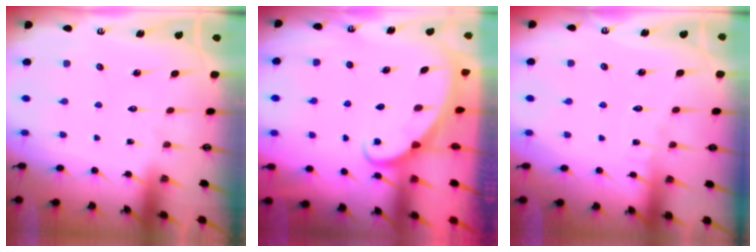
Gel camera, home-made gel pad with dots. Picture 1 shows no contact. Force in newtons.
{"total": 2.5, "press": 2.5, "slide": 0.3}
{"total": 3.5, "press": 3.5, "slide": 0.3}